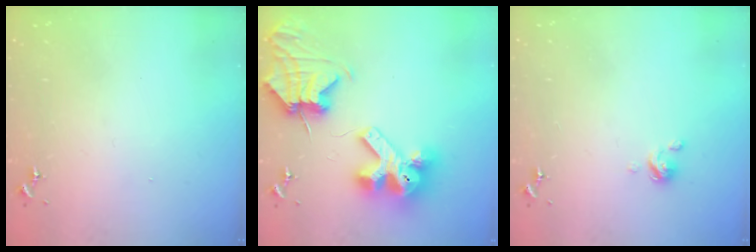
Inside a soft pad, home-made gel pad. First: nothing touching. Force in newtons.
{"total": 17.7, "press": 17.6, "slide": 2.0}
{"total": 3.6, "press": 3.5, "slide": 0.4}